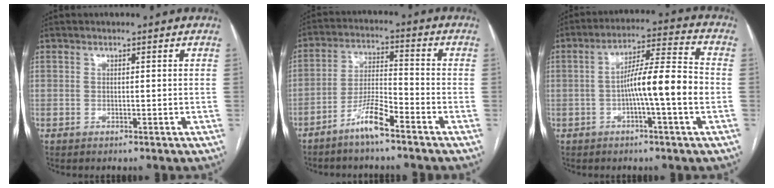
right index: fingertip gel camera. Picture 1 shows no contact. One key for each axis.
{"total": 6.7, "fx": -4.9, "fy": 0.6, "fz": 4.6, "tx": -0.093, "ty": -0.003, "tz": -0.097}
{"total": 10.2, "fx": -2.0, "fy": 0.0, "fz": 10.0, "tx": -0.165, "ty": 0.017, "tz": -0.040}